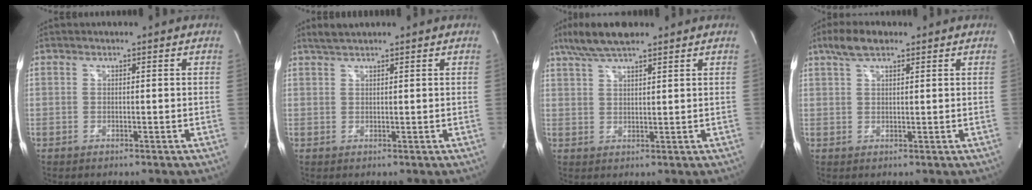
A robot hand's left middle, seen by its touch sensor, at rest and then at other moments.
{"total": 2.1, "force": [1.9, 0.1, 0.9], "torque": [-0.023, 0.011, 0.037]}
{"total": 7.4, "force": [5.8, 1.3, 4.5], "torque": [-0.093, 0.024, 0.105]}
{"total": 4.6, "force": [3.2, 1.5, 2.9], "torque": [-0.068, 0.016, 0.060]}